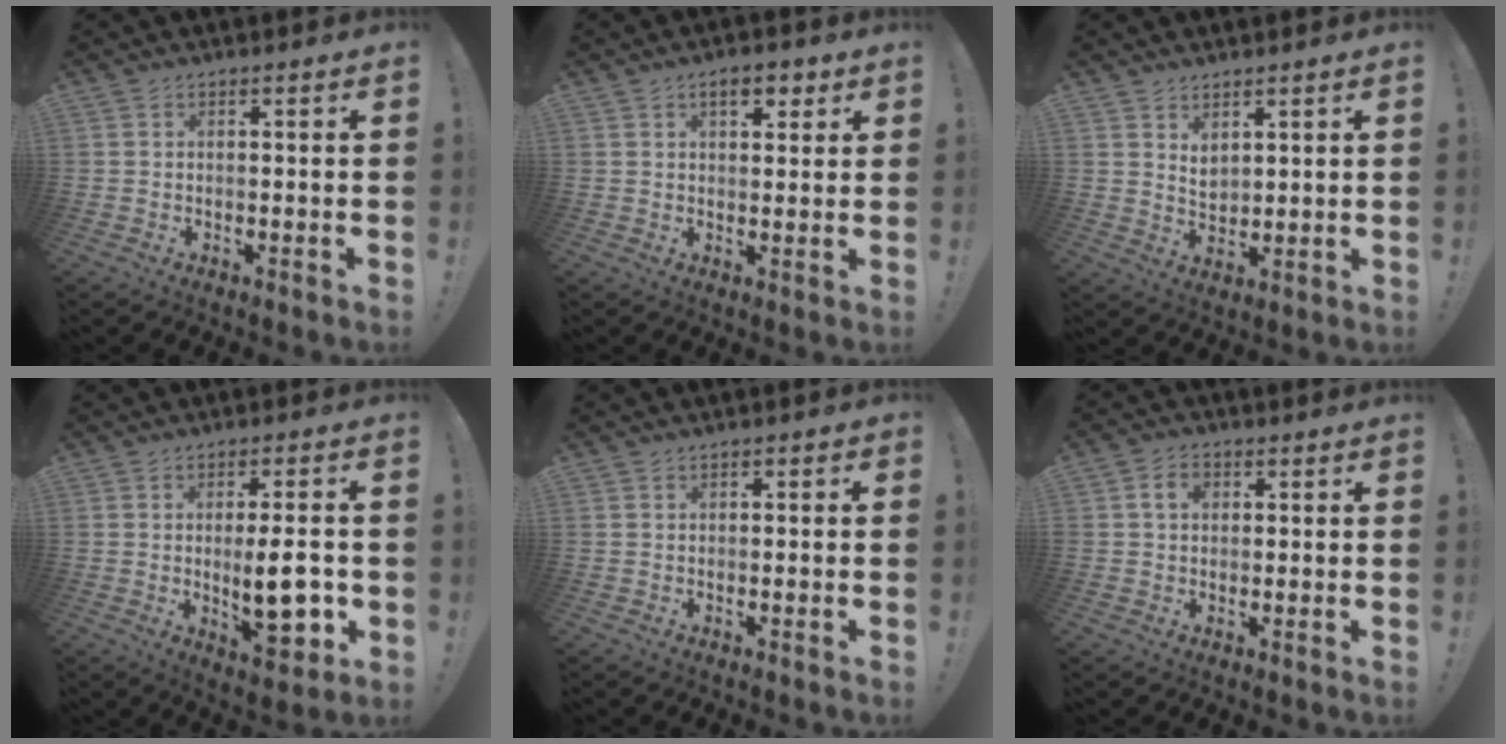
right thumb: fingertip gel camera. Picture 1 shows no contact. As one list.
[{"total": 5.7, "force": [3.1, 2.7, 3.9], "torque": [-0.044, -0.007, 0.047]}, {"total": 4.1, "force": [2.8, 2.7, 1.4], "torque": [-0.015, -0.022, 0.050]}, {"total": 13.3, "force": [-1.4, 4.1, 12.6], "torque": [-0.177, -0.008, -0.022]}, {"total": 0.8, "force": [-0.6, 0.6, 0.1], "torque": [-0.001, 0.002, -0.010]}, {"total": 4.5, "force": [1.2, 3.3, 2.8], "torque": [-0.050, 0.009, 0.022]}]